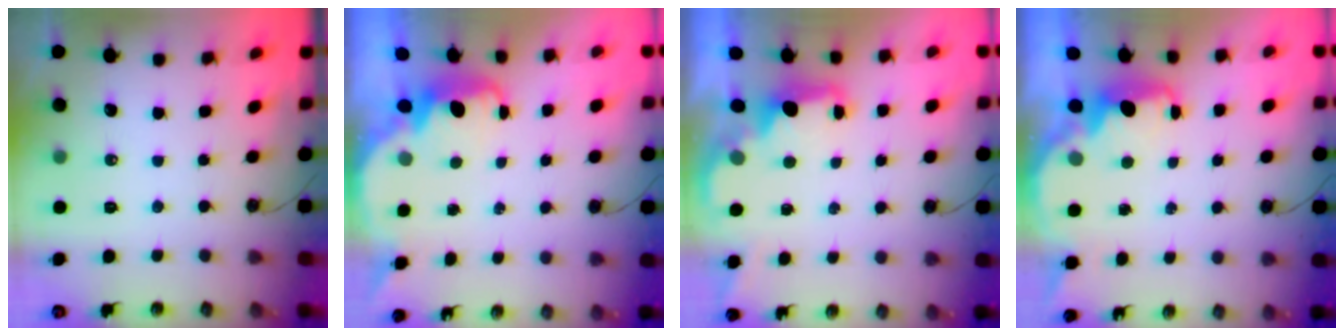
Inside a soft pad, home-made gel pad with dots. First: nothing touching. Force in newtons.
{"total": 2.6, "press": 2.5, "slide": 0.6}
{"total": 2.2, "press": 2.1, "slide": 0.8}
{"total": 2.3, "press": 2.3, "slide": 0.4}